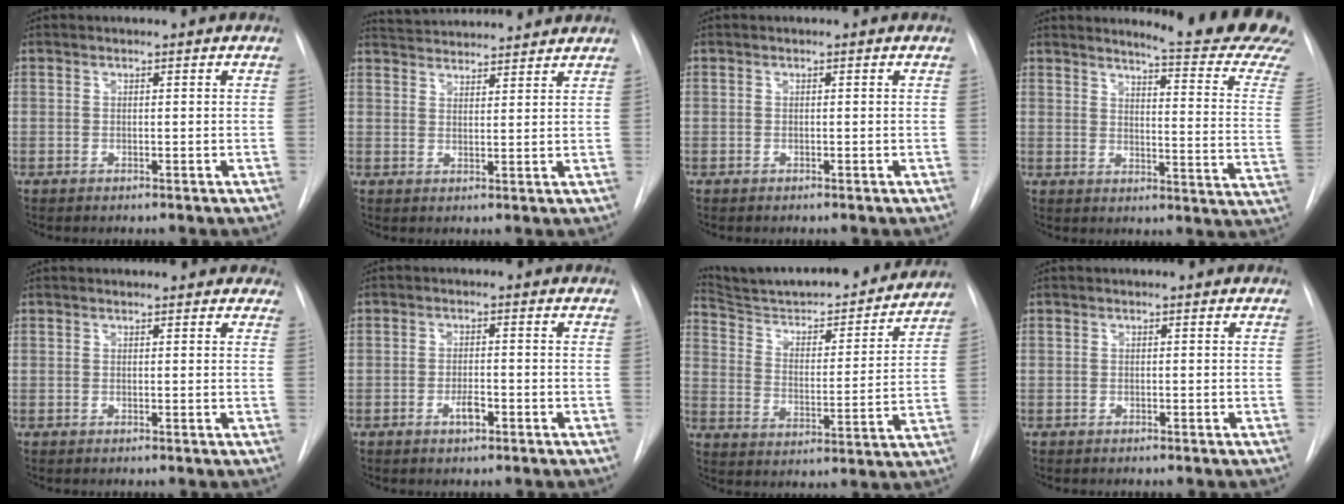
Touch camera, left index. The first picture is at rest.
{"total": 11.0, "force": [10.6, 1.3, 2.7], "torque": [-0.048, 0.027, 0.151]}
{"total": 0.0}
{"total": 18.5, "force": [17.3, -1.0, 6.2], "torque": [-0.086, -0.142, 0.188]}
{"total": 5.7, "force": [5.2, 2.0, 1.4], "torque": [-0.001, 0.007, 0.042]}
{"total": 2.5, "force": [-1.2, 0.8, 2.0], "torque": [-0.033, 0.002, -0.020]}
{"total": 23.8, "force": [22.1, 3.6, 8.1], "torque": [-0.119, -0.029, 0.309]}
{"total": 0.0}